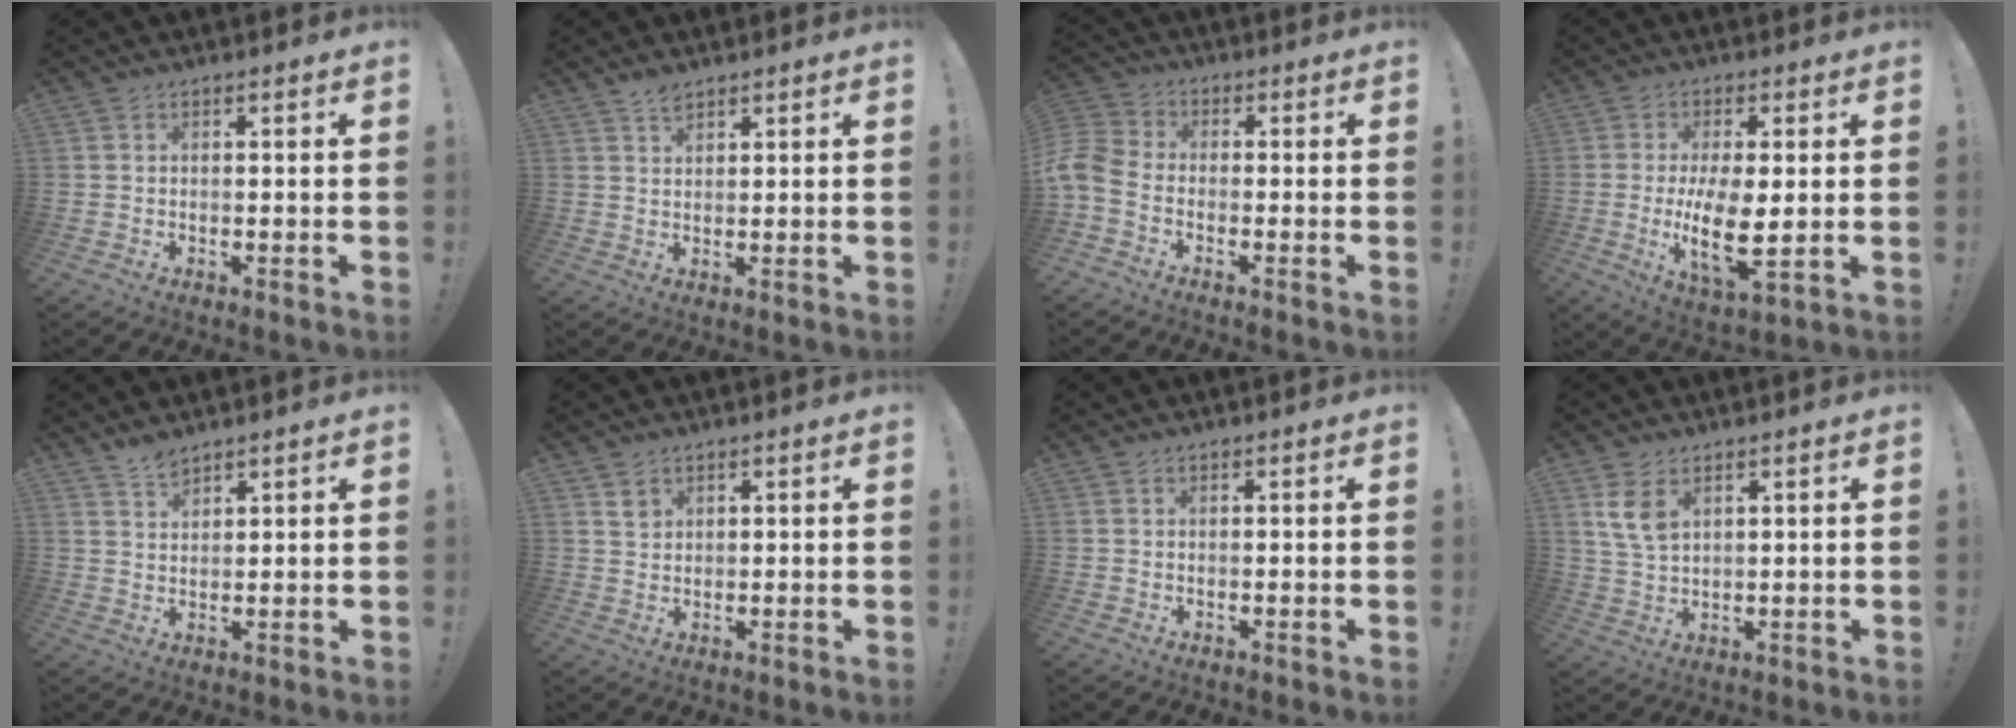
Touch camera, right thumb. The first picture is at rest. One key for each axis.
{"total": 2.9, "fx": 2.5, "fy": 1.1, "fz": 1.0, "tx": -0.007, "ty": -0.017, "tz": 0.043}
{"total": 7.7, "fx": -3.0, "fy": 5.0, "fz": 5.0, "tx": -0.113, "ty": 0.012, "tz": -0.052}
{"total": 12.6, "fx": -0.9, "fy": 5.1, "fz": 11.5, "tx": -0.202, "ty": -0.019, "tz": -0.017}
{"total": 3.7, "fx": 3.5, "fy": 1.1, "fz": 0.8, "tx": -0.008, "ty": -0.027, "tz": 0.063}
{"total": 2.7, "fx": 1.8, "fy": 1.9, "fz": 0.7, "tx": 0.004, "ty": -0.014, "tz": 0.031}
{"total": 0.0}
{"total": 7.4, "fx": 3.6, "fy": 4.5, "fz": 4.6, "tx": -0.083, "ty": -0.015, "tz": 0.068}